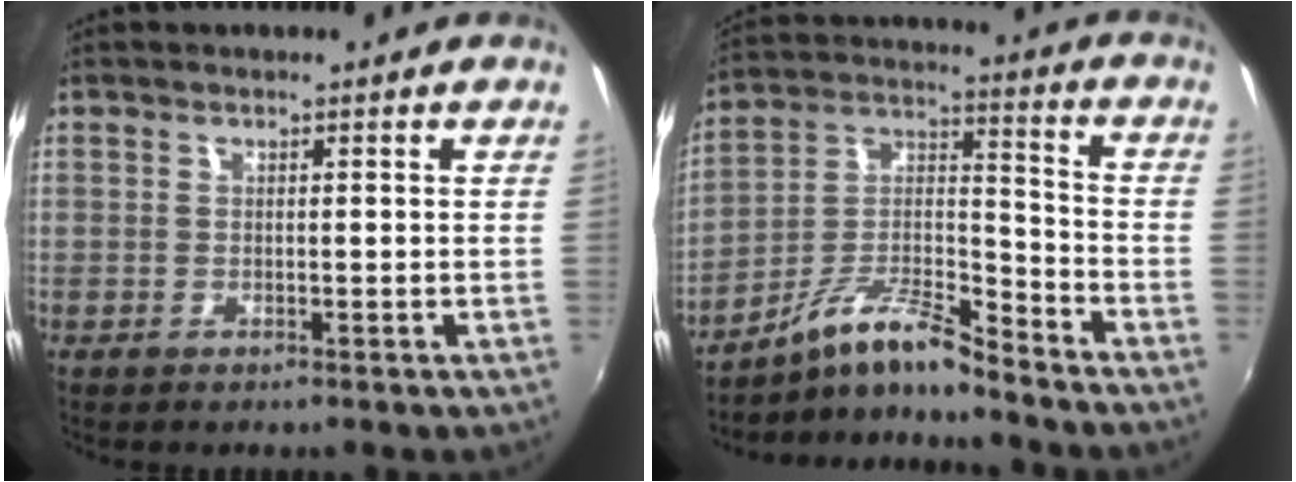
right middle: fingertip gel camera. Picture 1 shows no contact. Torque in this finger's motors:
{"motor_torque": [0.60, -1.05, -0.07, -0.03]}